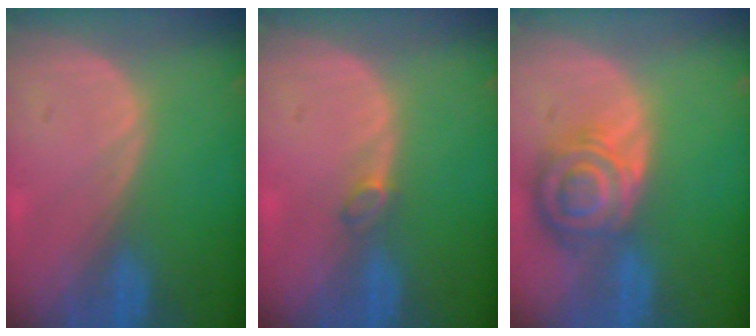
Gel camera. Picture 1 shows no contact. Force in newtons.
{"total": 1.4, "press": 1.3, "slide": 0.3}
{"total": 8.3, "press": 7.2, "slide": 4.1}